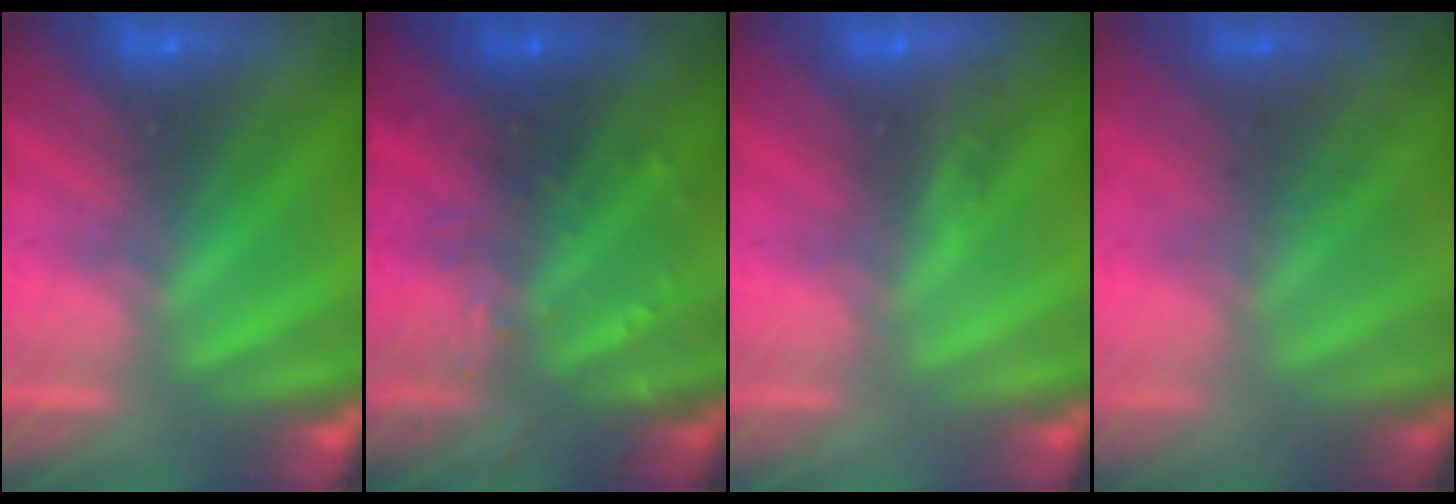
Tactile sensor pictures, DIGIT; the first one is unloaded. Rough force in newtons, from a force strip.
{"total": 2.9}
{"total": 2.9}
{"total": 1.7}